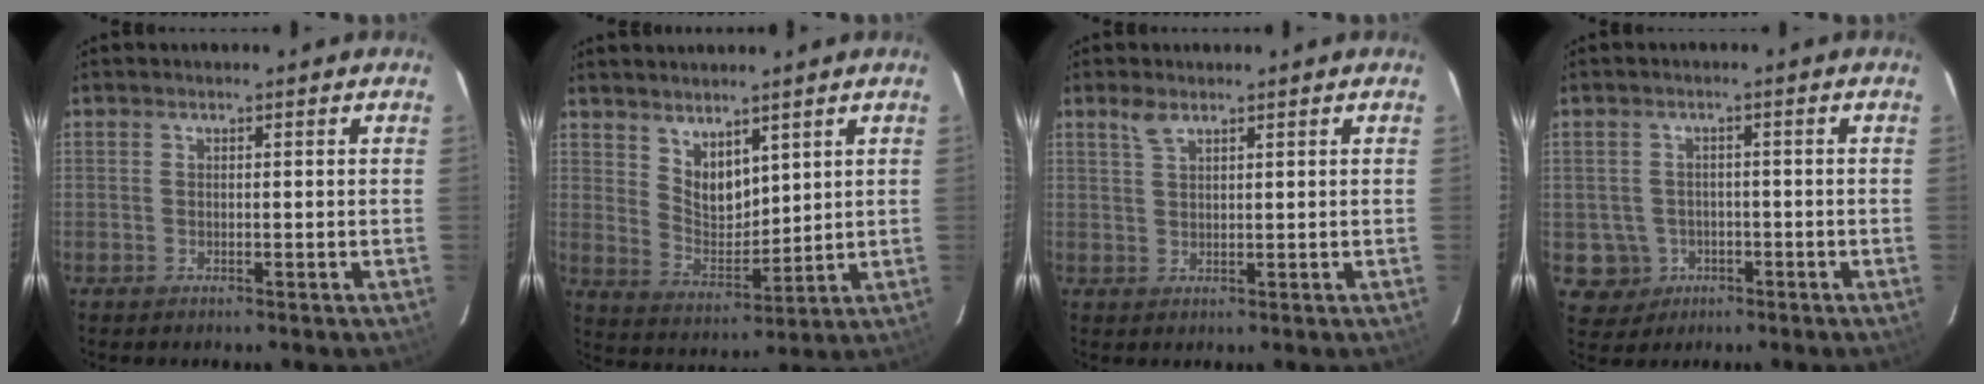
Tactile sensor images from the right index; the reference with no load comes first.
{"total": 7.3, "force": [5.0, 3.8, 3.7], "torque": [-0.056, -0.003, 0.103]}
{"total": 2.3, "force": [1.7, 0.8, 1.3], "torque": [-0.028, 0.005, 0.035]}
{"total": 5.6, "force": [-1.5, 5.3, 0.5], "torque": [-0.020, 0.019, -0.012]}